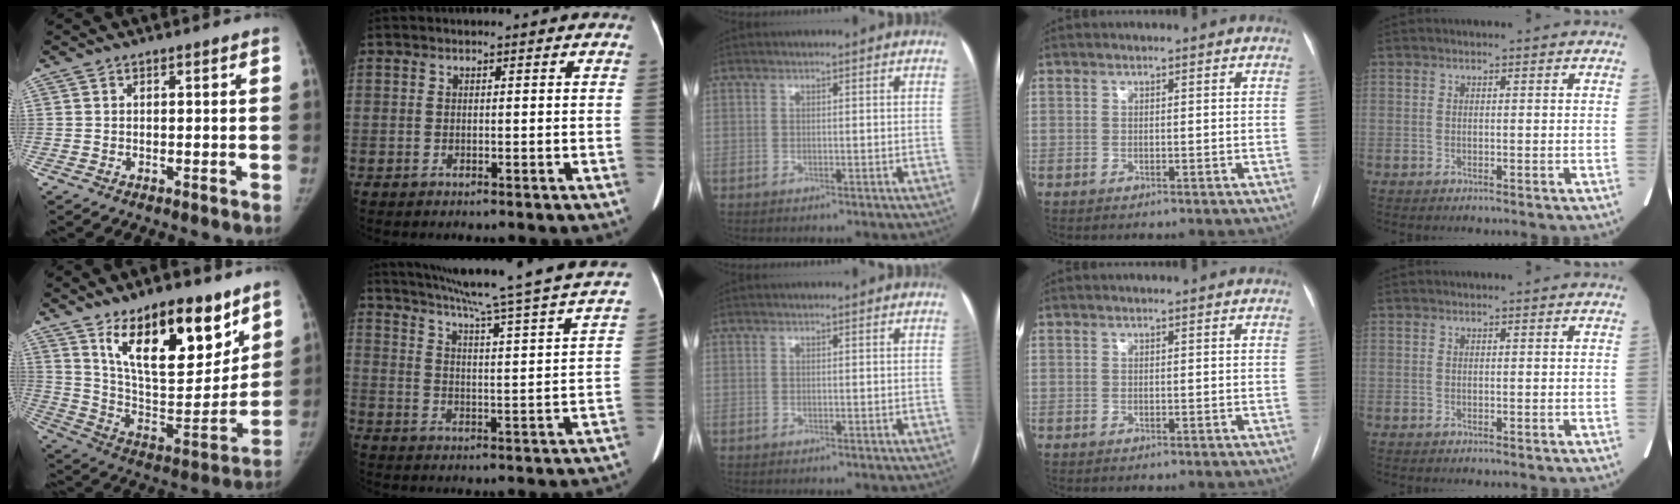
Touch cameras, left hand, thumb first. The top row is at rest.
{"thumb": {"total": 22.6, "force": [13.6, 9.5, 15.4], "torque": [-0.187, -0.077, 0.237]}, "index": {"total": 28.3, "force": [23.7, -0.2, 15.5], "torque": [-0.245, -0.043, 0.305]}}